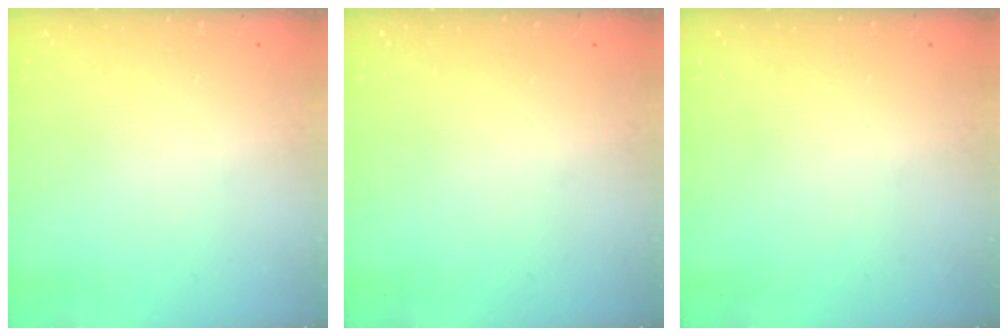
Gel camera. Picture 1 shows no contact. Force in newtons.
{"total": 0.0}
{"total": 0.0}